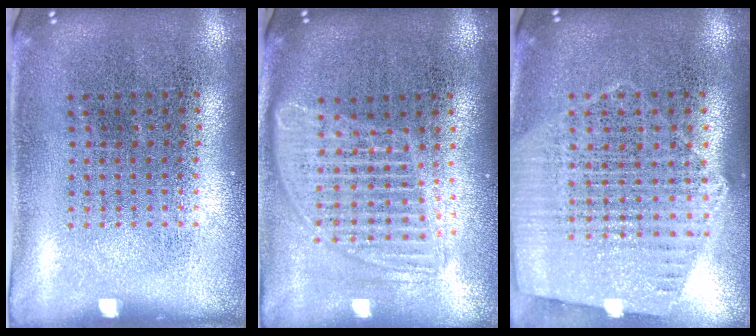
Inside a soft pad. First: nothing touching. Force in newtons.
{"total": 1.7, "press": 1.4, "slide": 1.0}
{"total": 1.2, "press": 1.2, "slide": 0.3}